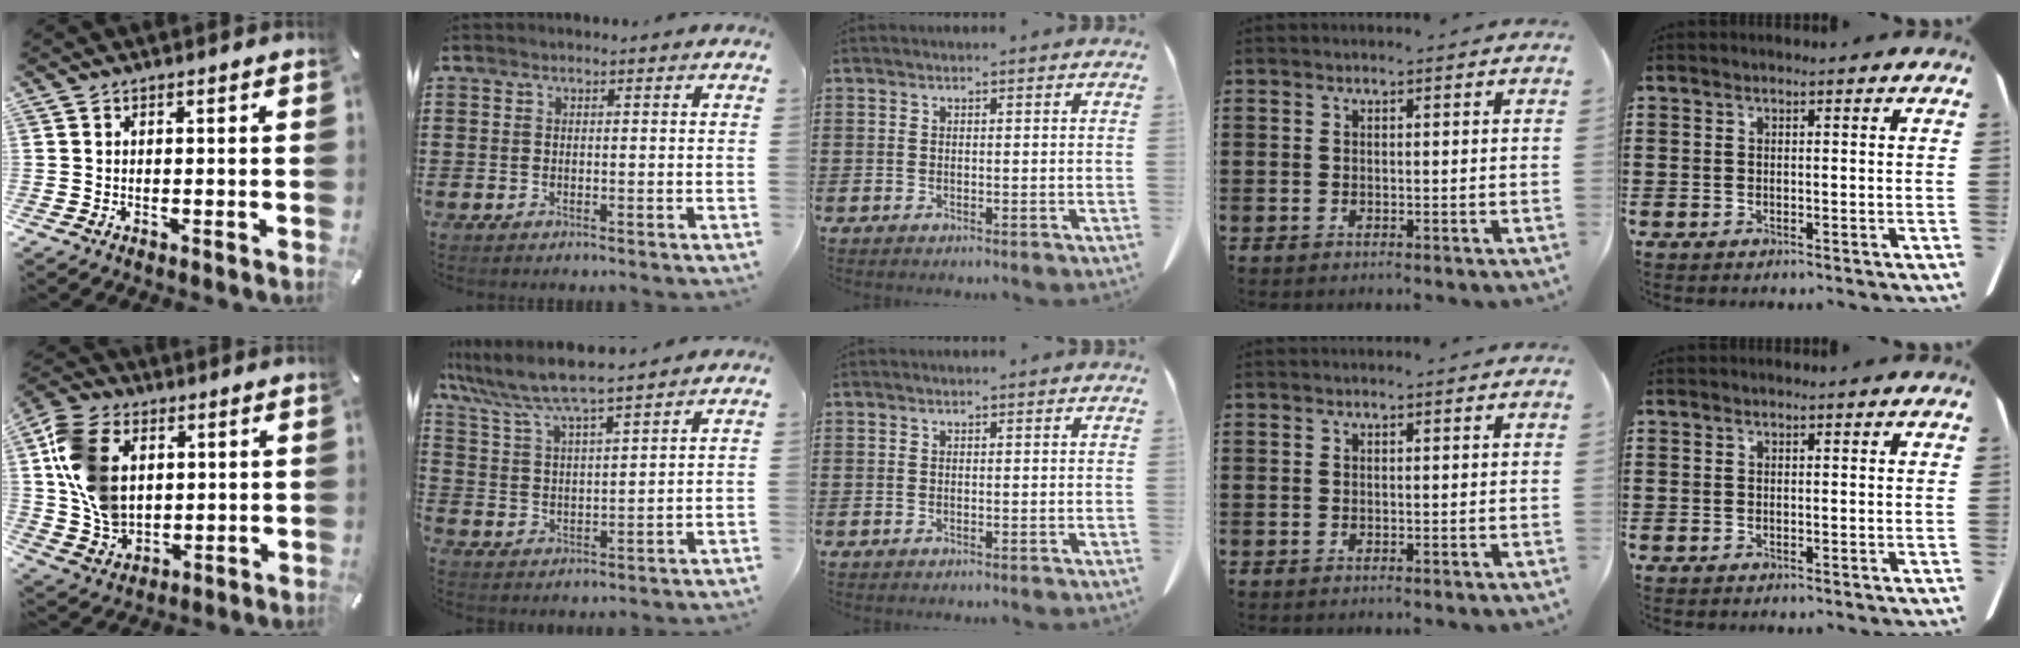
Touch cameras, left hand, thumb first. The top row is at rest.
{"thumb": {"total": 14.3, "force": [2.8, 11.0, 8.8], "torque": [-0.201, 0.013, 0.053]}, "index": {"total": 6.5, "force": [5.8, -0.1, 2.9], "torque": [-0.081, -0.032, 0.098]}}